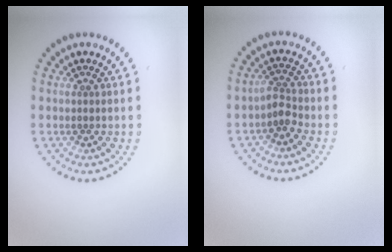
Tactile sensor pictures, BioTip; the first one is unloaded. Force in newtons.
{"total": 1.8, "press": 1.3, "slide": 1.2}